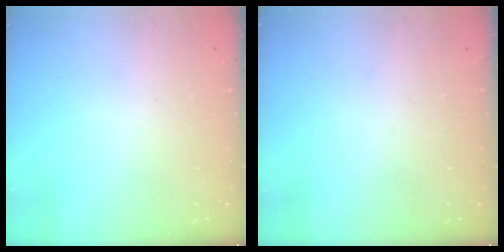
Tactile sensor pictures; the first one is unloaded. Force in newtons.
{"total": 0.0}